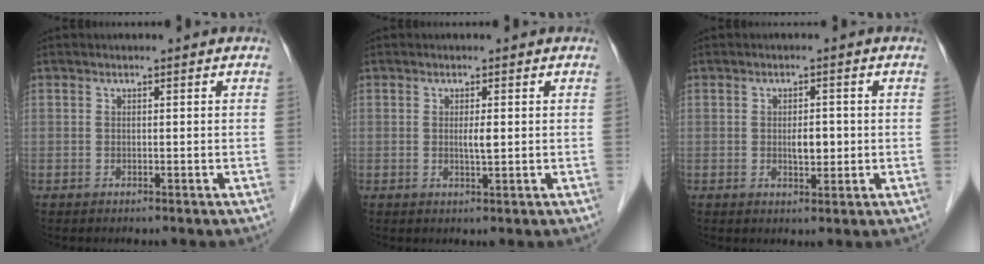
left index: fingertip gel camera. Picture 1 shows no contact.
{"total": 1.7, "force": [0.1, 0.2, 1.7], "torque": [-0.030, -0.001, 0.002]}
{"total": 2.9, "force": [-0.2, 1.3, 2.6], "torque": [-0.042, 0.001, 0.000]}